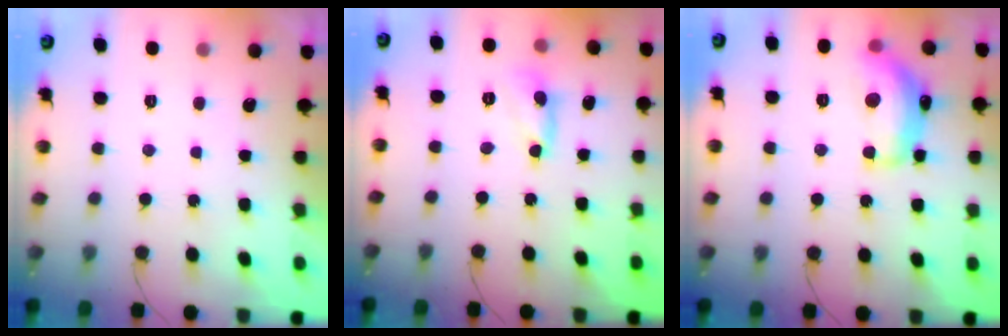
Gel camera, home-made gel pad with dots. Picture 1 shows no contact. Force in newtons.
{"total": 3.6, "press": 3.6, "slide": 0.2}
{"total": 17.4, "press": 17.4, "slide": 1.1}